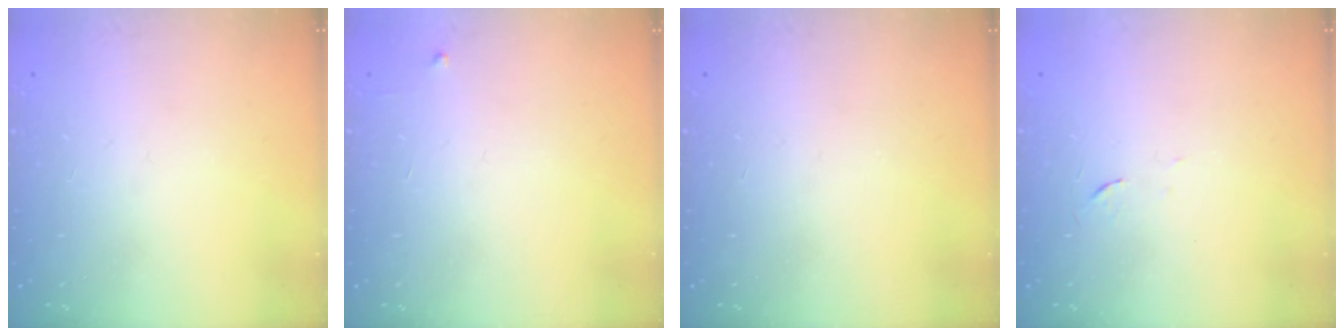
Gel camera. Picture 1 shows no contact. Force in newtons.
{"total": 2.6, "press": 2.6, "slide": 0.4}
{"total": 0.0}
{"total": 3.7, "press": 3.4, "slide": 1.3}